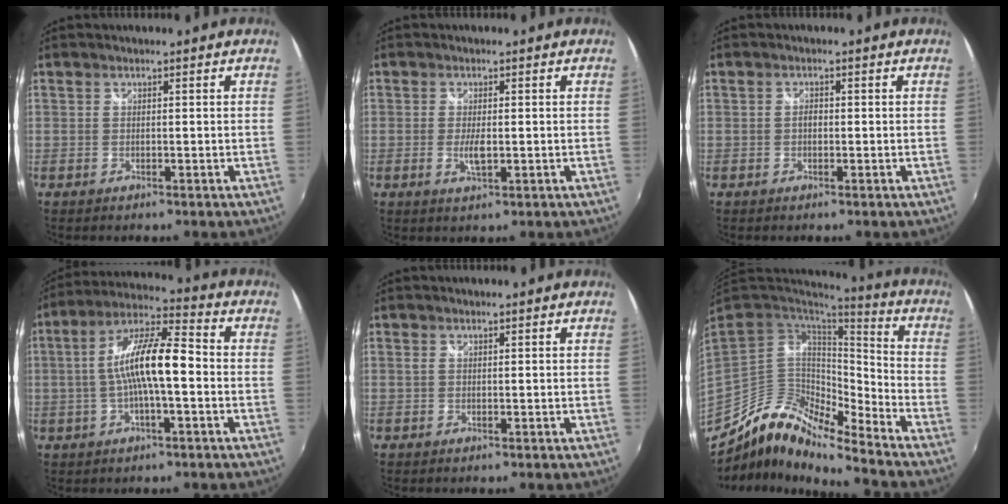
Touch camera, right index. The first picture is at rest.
{"total": 3.0, "force": [-0.6, 1.1, 2.7], "torque": [-0.052, -0.008, -0.008]}
{"total": 1.0, "force": [-0.2, 0.7, 0.7], "torque": [-0.011, 0.004, -0.005]}
{"total": 12.2, "force": [-1.4, 2.7, 11.8], "torque": [-0.222, 0.019, -0.028]}
{"total": 0.0}
{"total": 9.8, "force": [-8.2, 1.8, 5.0], "torque": [-0.085, 0.011, -0.169]}